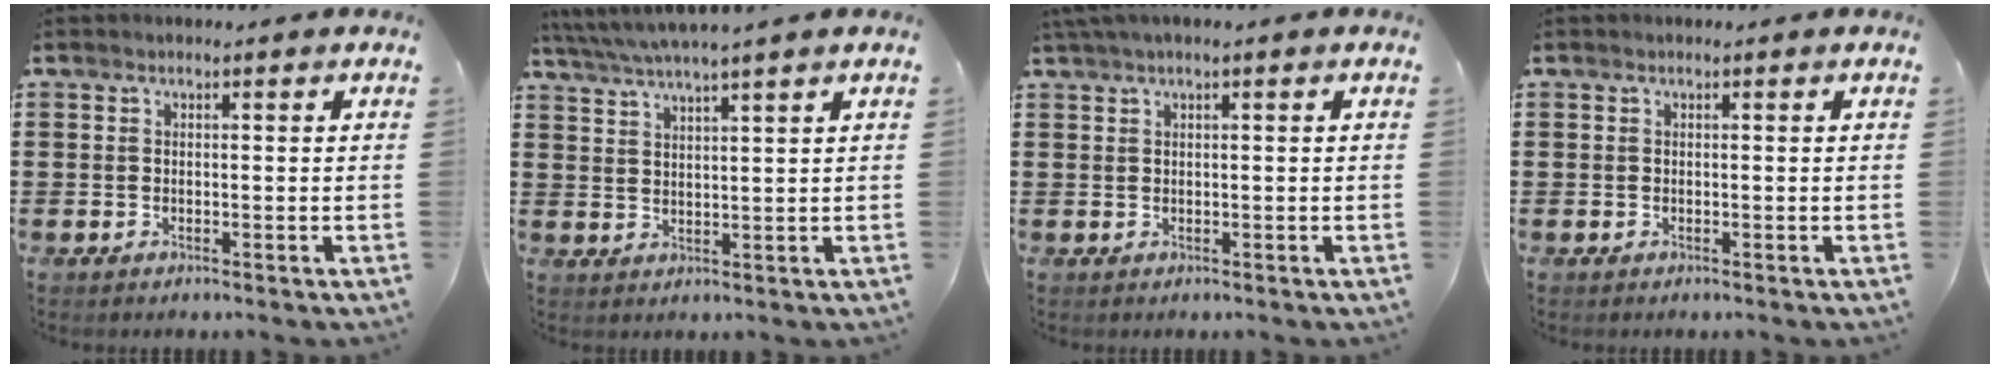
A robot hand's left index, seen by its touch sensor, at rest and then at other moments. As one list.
[{"total": 4.0, "force": [3.4, -0.7, 1.8], "torque": [-0.046, -0.013, 0.061]}, {"total": 1.2, "force": [0.4, 0.0, 1.2], "torque": [-0.020, -0.002, 0.009]}, {"total": 0.0}]